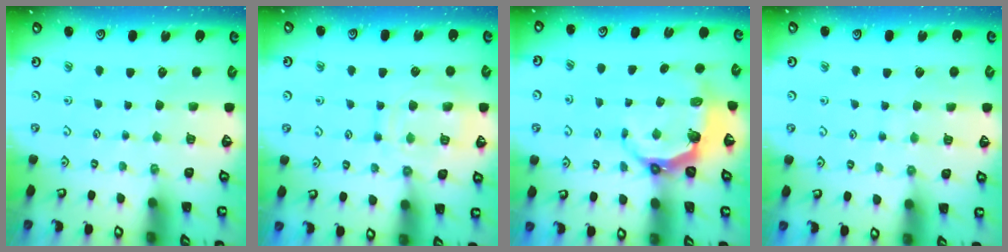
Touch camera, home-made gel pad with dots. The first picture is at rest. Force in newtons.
{"total": 12.9, "press": 12.8, "slide": 1.1}
{"total": 6.4, "press": 4.9, "slide": 4.2}
{"total": 5.1, "press": 5.1, "slide": 0.6}